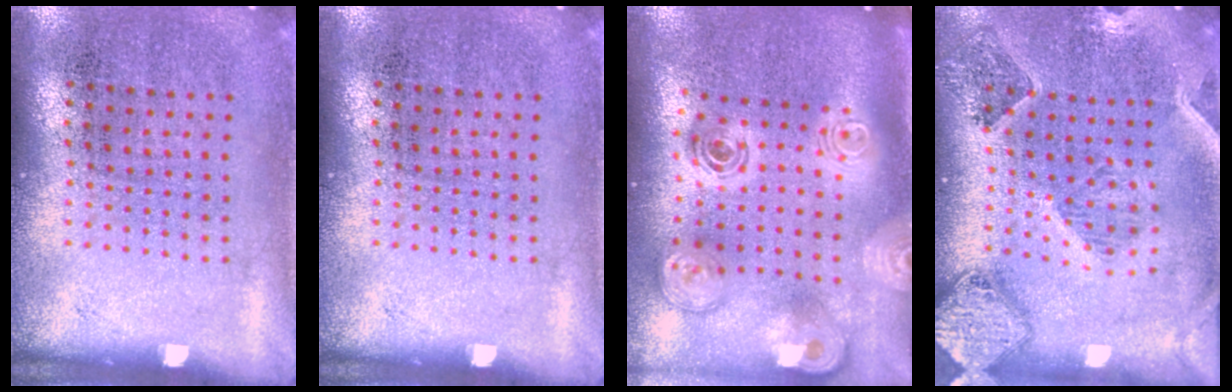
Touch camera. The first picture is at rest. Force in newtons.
{"total": 0.0}
{"total": 2.8, "press": 2.1, "slide": 1.9}
{"total": 1.5, "press": 1.4, "slide": 0.4}